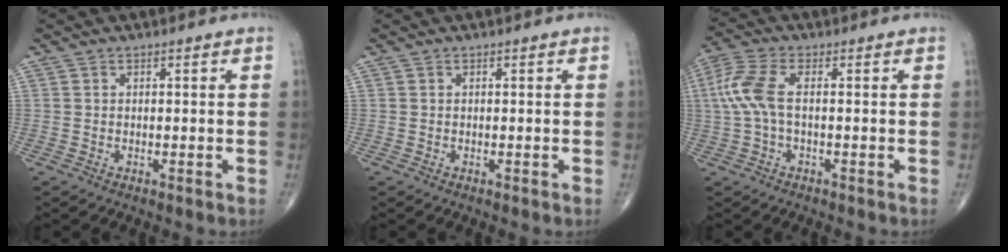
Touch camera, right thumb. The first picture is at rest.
{"total": 0.0}
{"total": 7.6, "force": [0.3, 3.3, 6.8], "torque": [-0.187, 0.018, 0.002]}